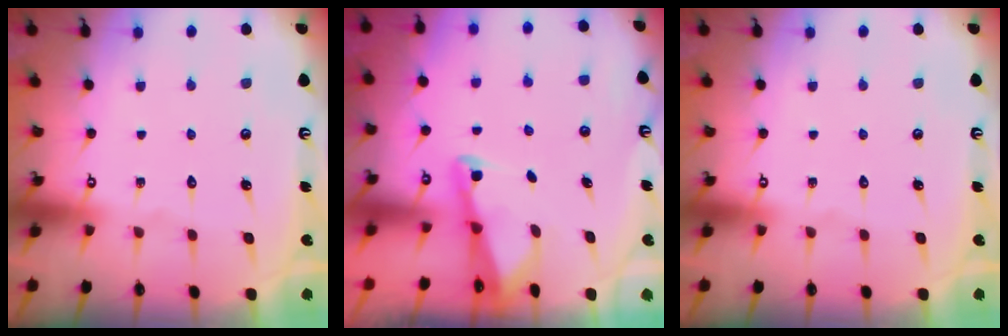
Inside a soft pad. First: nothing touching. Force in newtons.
{"total": 2.0, "press": 2.0, "slide": 0.3}
{"total": 0.0}